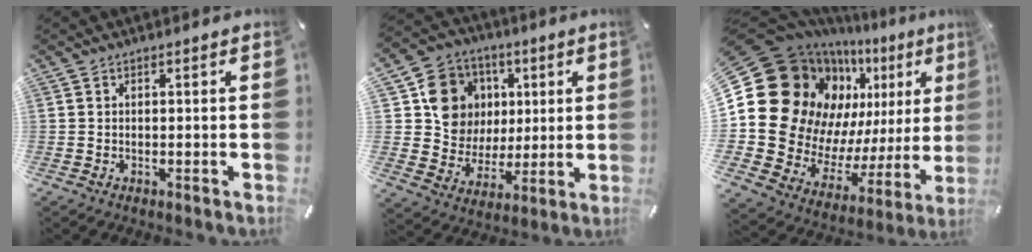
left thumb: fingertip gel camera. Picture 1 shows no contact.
{"total": 14.6, "force": [4.1, 13.4, 4.3], "torque": [-0.062, -0.015, 0.087]}
{"total": 20.1, "force": [9.4, 15.2, 9.1], "torque": [-0.133, -0.113, 0.206]}